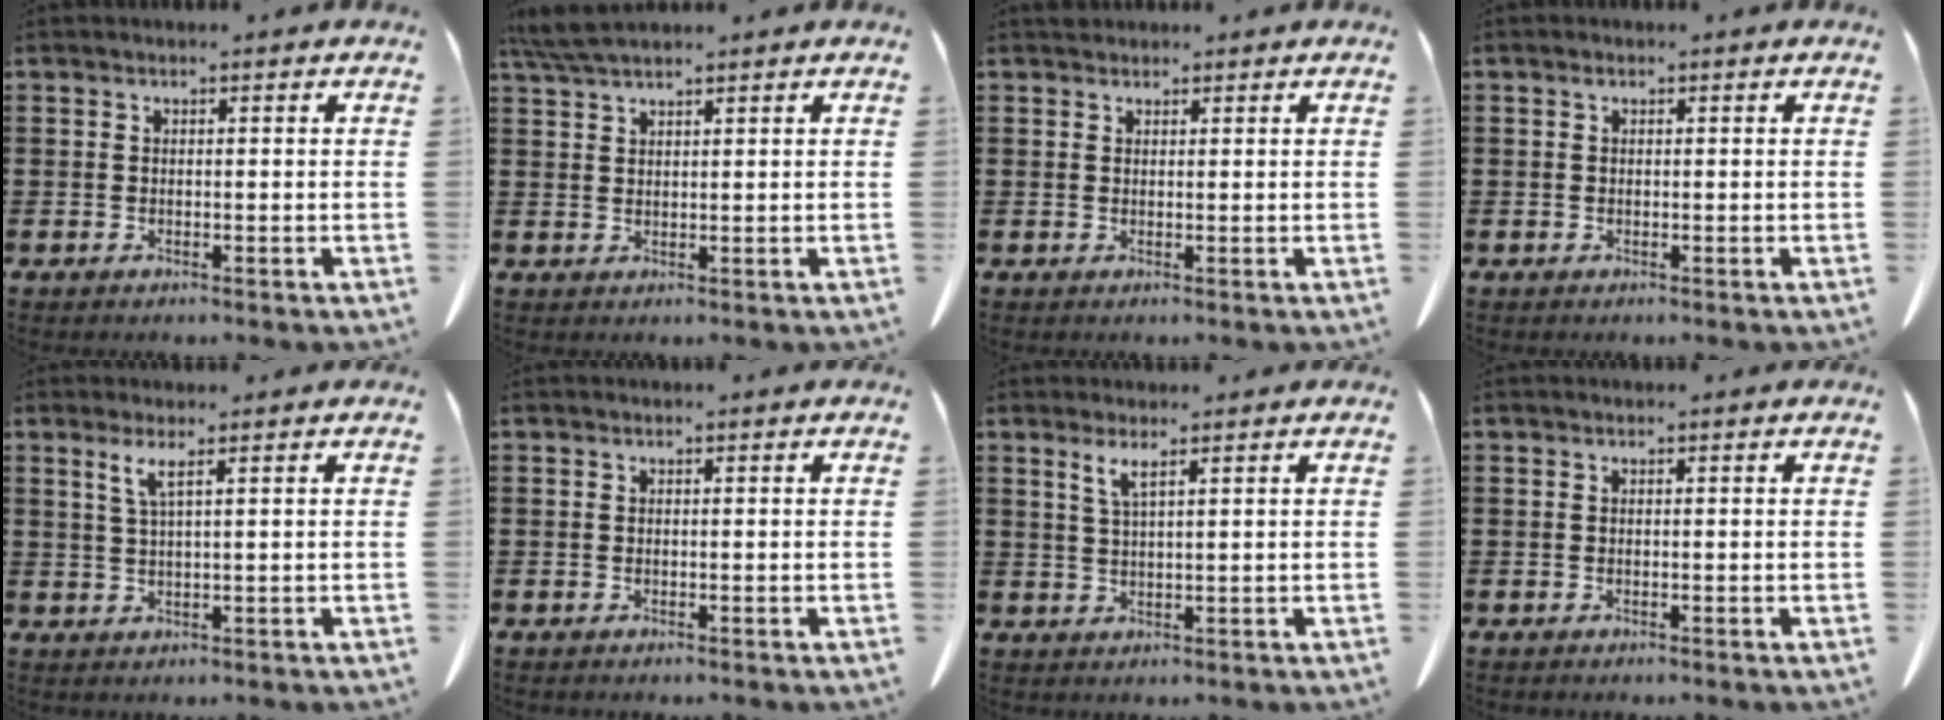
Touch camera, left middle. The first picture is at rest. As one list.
[{"total": 4.0, "force": [3.3, 0.5, 2.2], "torque": [-0.053, -0.005, 0.065]}, {"total": 1.1, "force": [1.0, 0.5, 0.1], "torque": [0.003, -0.002, 0.019]}, {"total": 0.6, "force": [0.2, 0.6, 0.3], "torque": [-0.008, 0.003, 0.004]}, {"total": 2.7, "force": [1.4, -0.2, 2.2], "torque": [-0.050, -0.005, 0.025]}, {"total": 0.0}, {"total": 2.7, "force": [1.7, 0.1, 2.1], "torque": [-0.046, -0.002, 0.030]}, {"total": 0.0}]